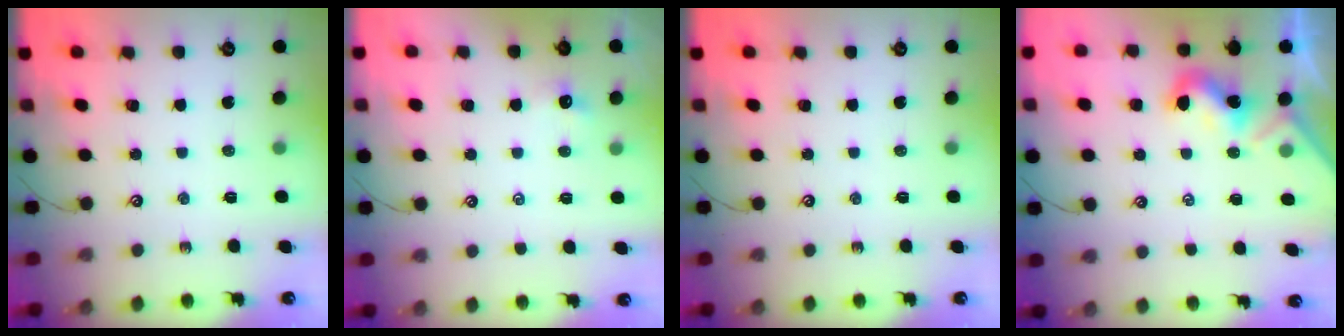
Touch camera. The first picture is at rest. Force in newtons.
{"total": 1.2, "press": 1.1, "slide": 0.5}
{"total": 0.0}
{"total": 2.0, "press": 2.0, "slide": 0.5}